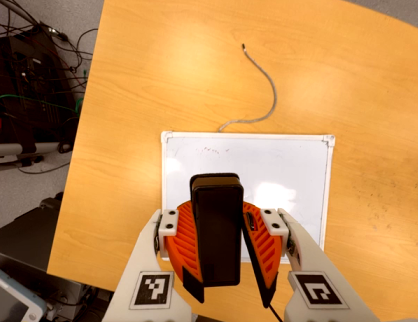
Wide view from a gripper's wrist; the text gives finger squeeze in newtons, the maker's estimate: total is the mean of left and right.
{"total": 9.6, "left": 9.4, "right": 9.8}